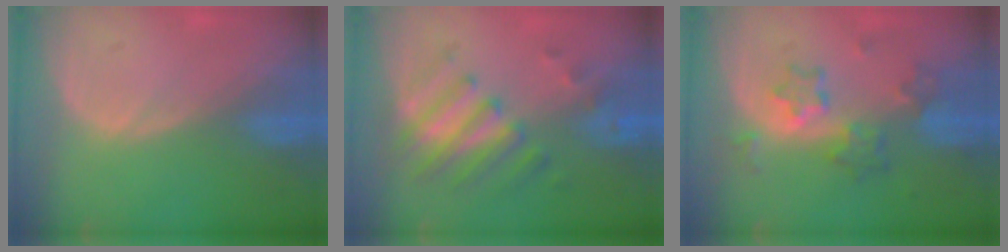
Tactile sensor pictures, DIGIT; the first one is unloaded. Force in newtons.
{"total": 7.9, "press": 6.9, "slide": 3.8}
{"total": 7.0, "press": 6.3, "slide": 3.1}